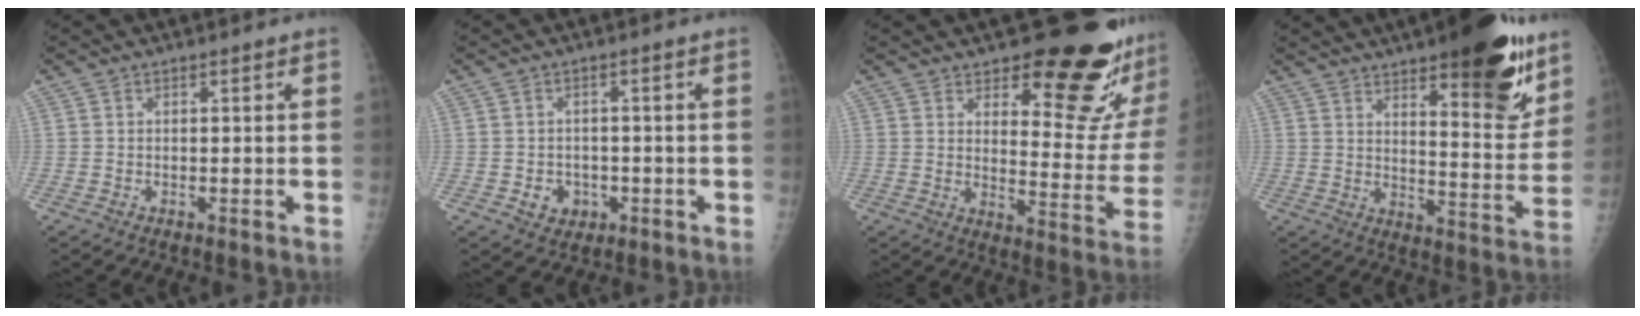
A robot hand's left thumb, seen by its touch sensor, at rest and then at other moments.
{"total": 3.9, "force": [-1.2, 3.4, 1.6], "torque": [-0.006, 0.006, -0.010]}
{"total": 20.3, "force": [15.0, 6.5, 12.1], "torque": [-0.114, -0.123, 0.190]}
{"total": 19.3, "force": [12.0, 5.6, 14.0], "torque": [-0.152, -0.076, 0.172]}